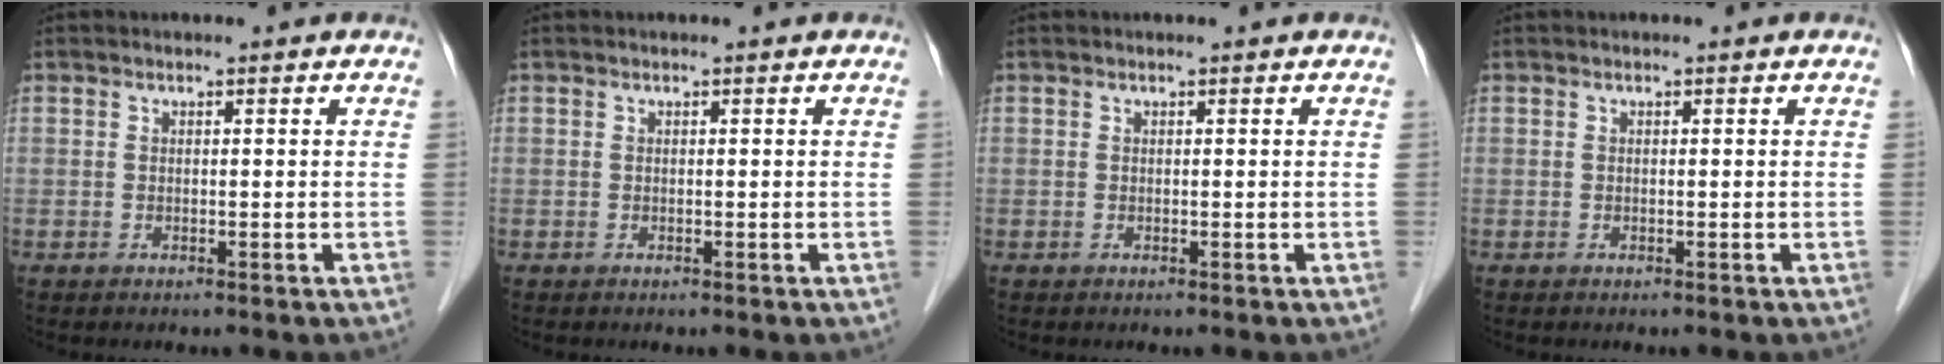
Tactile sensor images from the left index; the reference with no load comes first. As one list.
[{"total": 0.0}, {"total": 0.0}, {"total": 0.0}]